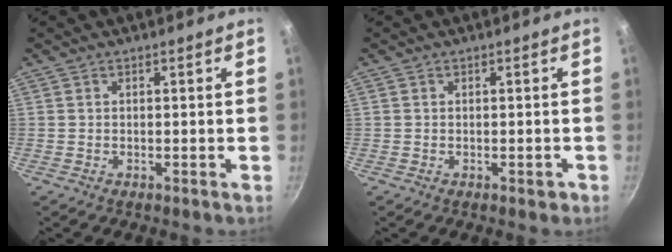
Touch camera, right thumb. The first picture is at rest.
{"total": 1.4, "force": [-0.5, 0.9, 0.9], "torque": [-0.003, 0.006, -0.005]}